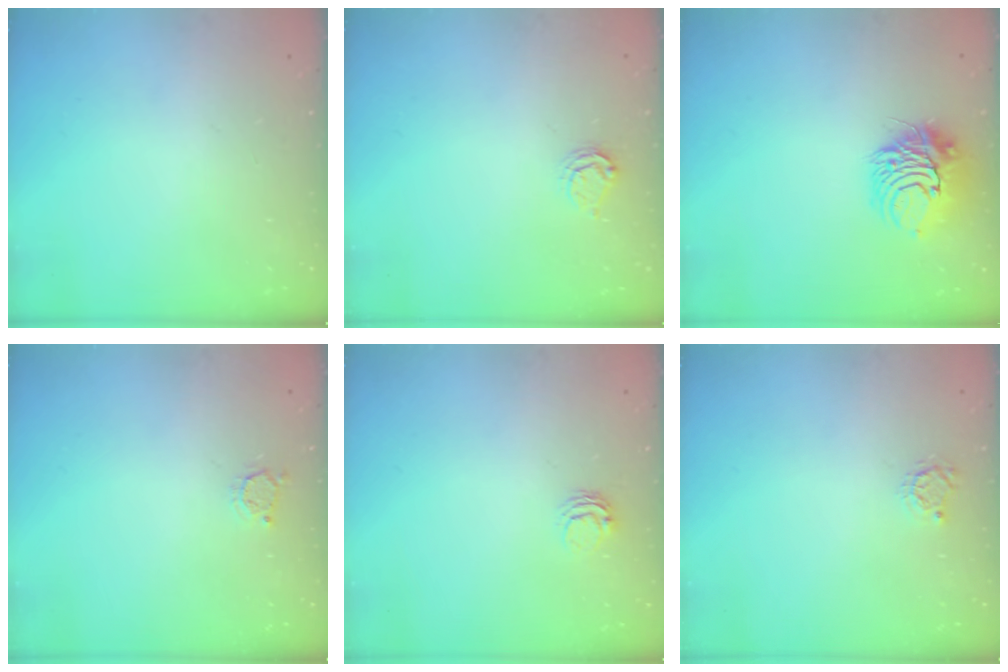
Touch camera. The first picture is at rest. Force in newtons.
{"total": 4.7, "press": 4.7, "slide": 0.5}
{"total": 9.5, "press": 9.4, "slide": 1.1}
{"total": 2.5, "press": 2.5, "slide": 0.3}
{"total": 4.2, "press": 4.2, "slide": 0.3}
{"total": 2.9, "press": 2.9, "slide": 0.4}